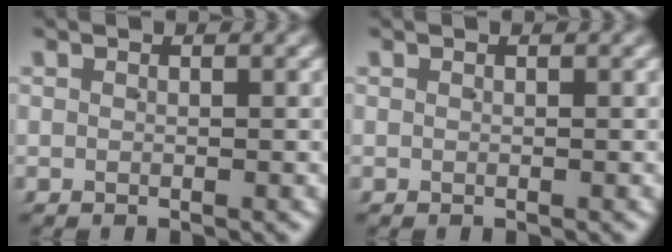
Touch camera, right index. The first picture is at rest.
{"total": 0.0}